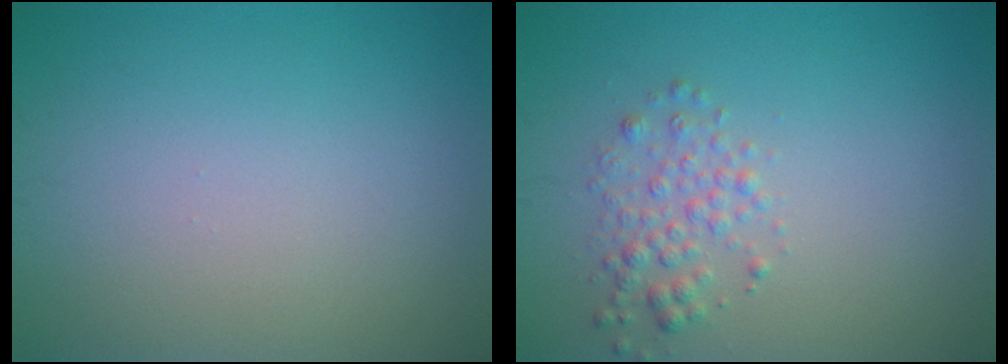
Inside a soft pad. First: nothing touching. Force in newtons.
{"total": 2.0, "press": 2.0, "slide": 0.1}